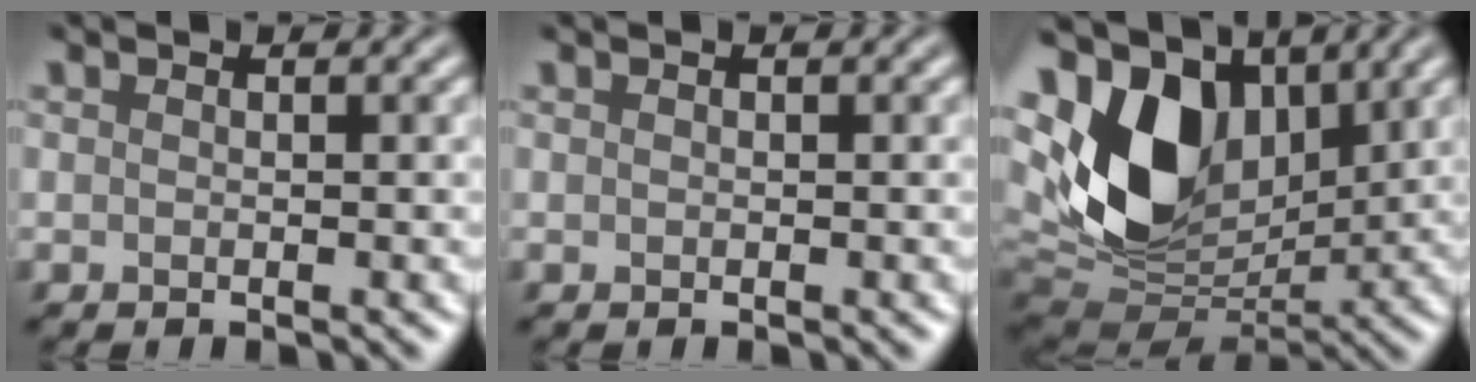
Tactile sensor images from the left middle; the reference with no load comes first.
{"total": 0.0}
{"total": 11.1, "force": [3.1, 7.4, 7.8], "torque": [-0.165, 0.001, 0.058]}